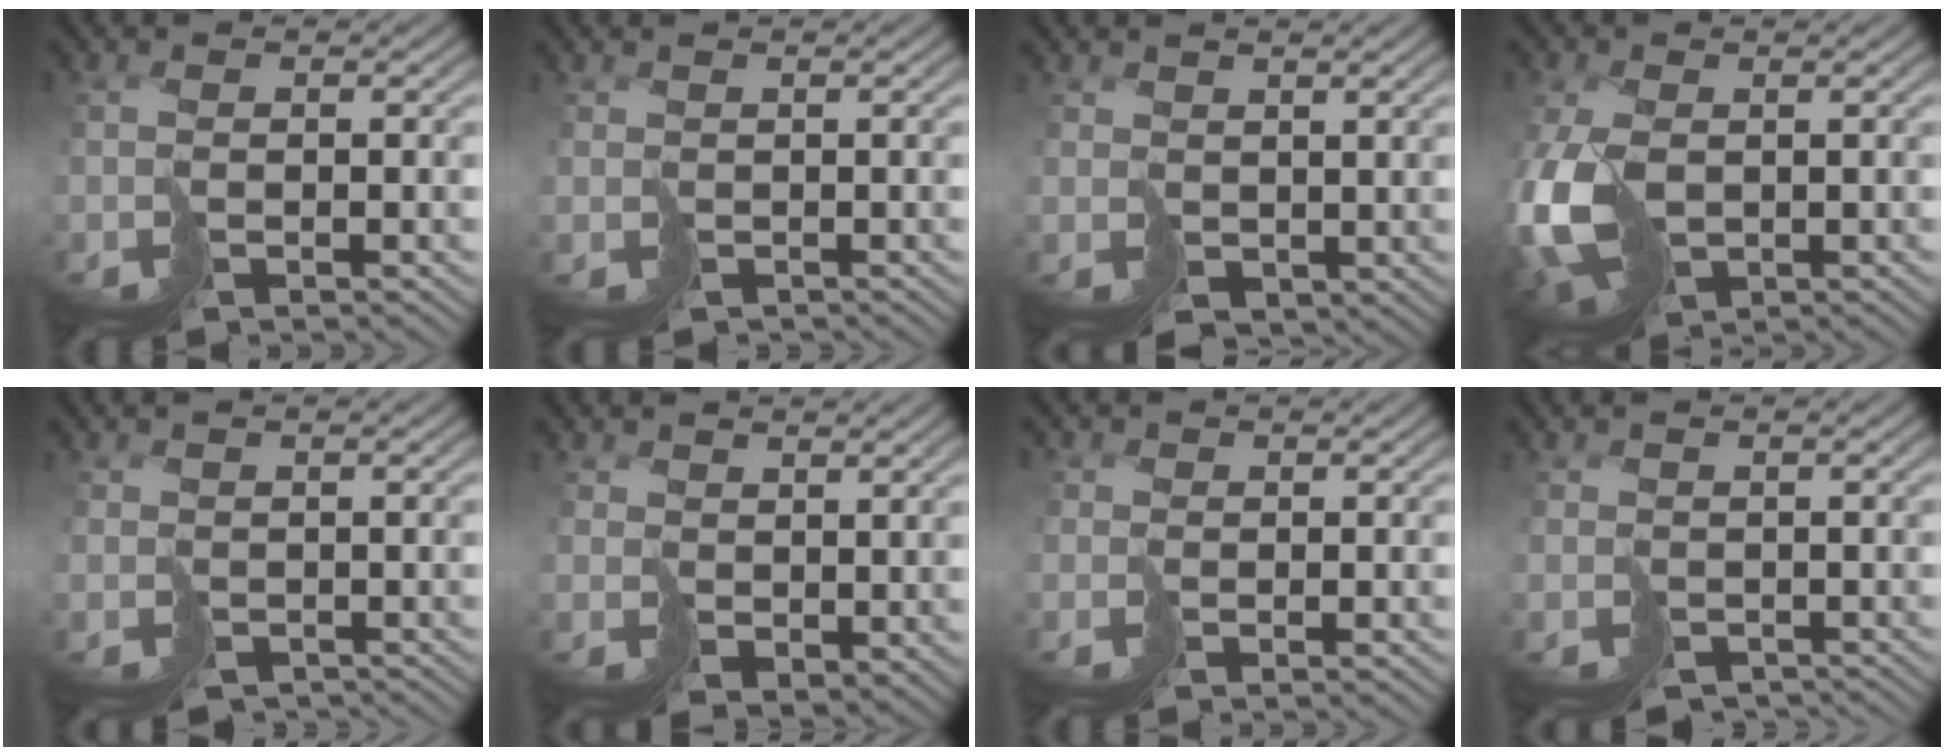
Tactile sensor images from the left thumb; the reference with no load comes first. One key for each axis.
{"total": 1.0, "fx": -0.5, "fy": 0.7, "fz": -0.5, "tx": 0.012, "ty": -0.007, "tz": -0.003}
{"total": 1.9, "fx": 1.4, "fy": 1.2, "fz": -0.2, "tx": -0.006, "ty": -0.005, "tz": 0.033}
{"total": 11.1, "fx": -1.7, "fy": 7.5, "fz": 8.0, "tx": -0.215, "ty": -0.032, "tz": -0.007}
{"total": 1.7, "fx": -1.1, "fy": 1.3, "fz": -0.1, "tx": 0.011, "ty": -0.012, "tz": -0.012}
{"total": 2.7, "fx": 2.2, "fy": 1.6, "fz": 0.5, "tx": -0.015, "ty": -0.006, "tz": 0.051}
{"total": 1.0, "fx": 0.2, "fy": 0.8, "fz": -0.6, "tx": 0.018, "ty": 0.002, "tz": 0.005}
{"total": 2.1, "fx": -1.4, "fy": 1.6, "fz": 0.1, "tx": 0.009, "ty": -0.014, "tz": -0.016}